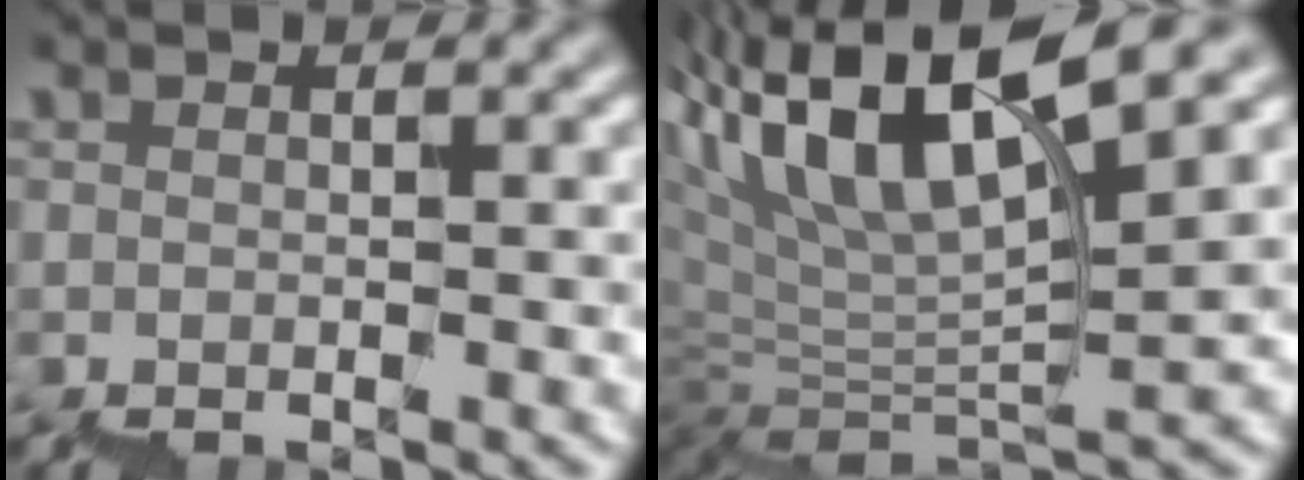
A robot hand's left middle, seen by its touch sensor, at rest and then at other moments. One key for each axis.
{"total": 10.9, "fx": 7.1, "fy": 2.6, "fz": 7.8, "tx": -0.145, "ty": 0.031, "tz": 0.138}